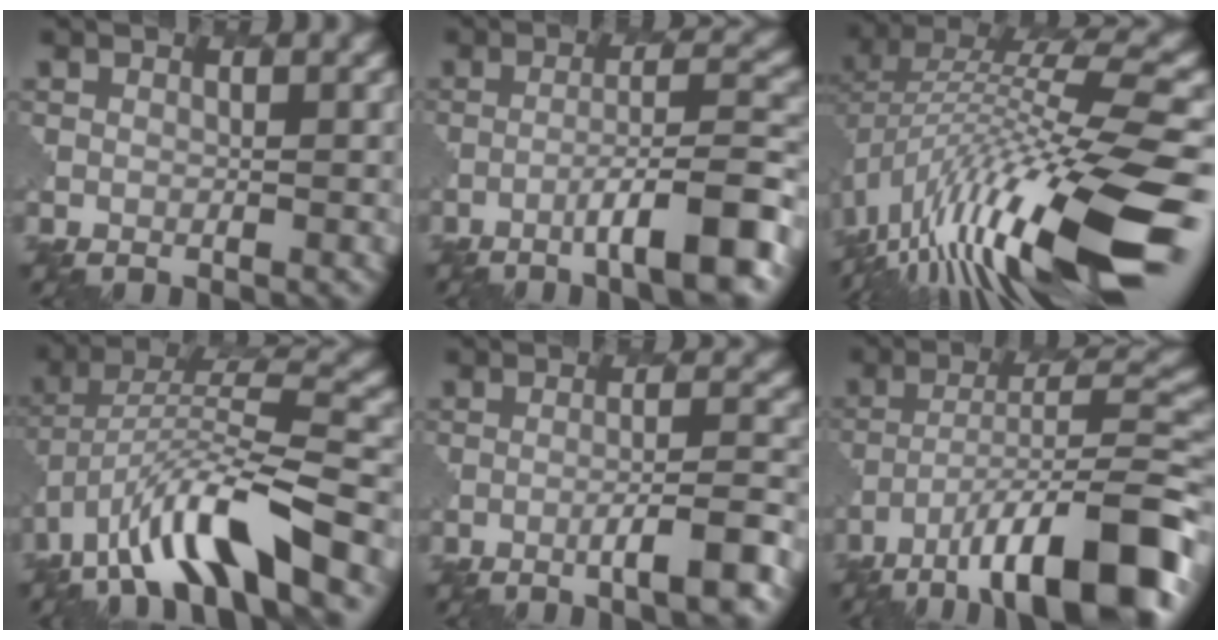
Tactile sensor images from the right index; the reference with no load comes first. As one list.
[{"total": 7.9, "force": [-4.4, 1.1, 6.5], "torque": [-0.091, 0.015, -0.071]}, {"total": 14.9, "force": [-6.4, 3.2, 13.1], "torque": [-0.242, 0.029, -0.114]}, {"total": 10.7, "force": [-6.1, 2.9, 8.4], "torque": [-0.152, 0.014, -0.112]}, {"total": 4.6, "force": [-2.3, 0.6, 4.0], "torque": [-0.052, 0.009, -0.041]}, {"total": 12.9, "force": [-8.1, 3.4, 9.4], "torque": [-0.144, 0.012, -0.135]}]